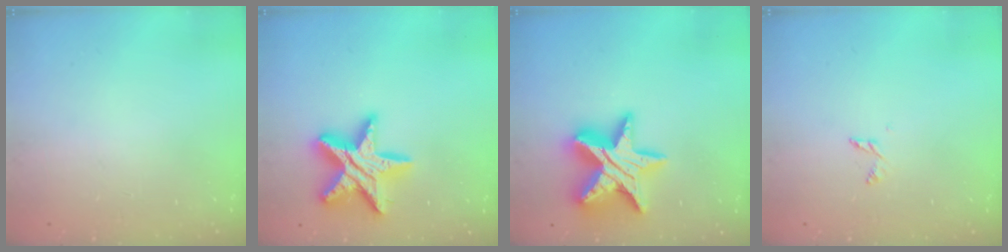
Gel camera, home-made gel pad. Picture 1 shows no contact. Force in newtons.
{"total": 17.8, "press": 17.8, "slide": 1.4}
{"total": 18.0, "press": 18.0, "slide": 1.2}
{"total": 2.8, "press": 2.8, "slide": 0.2}